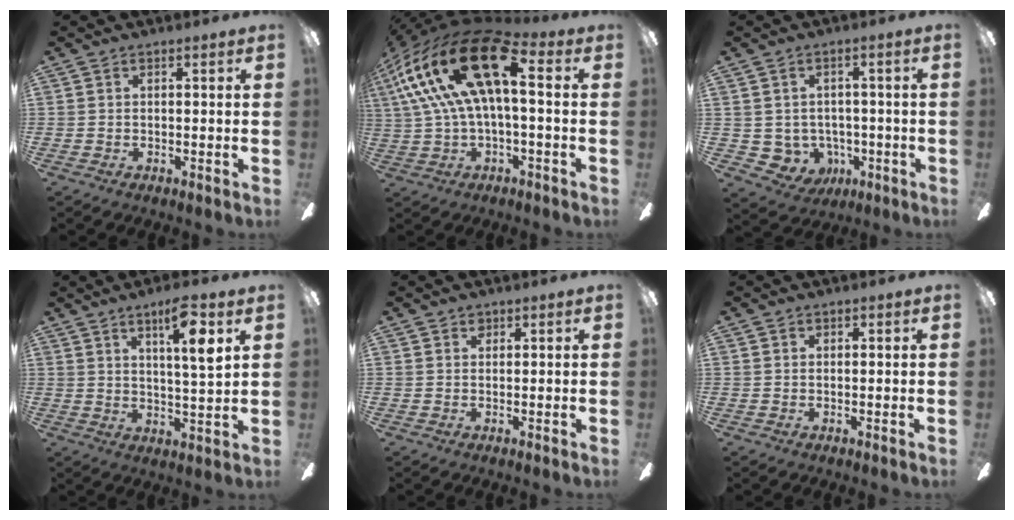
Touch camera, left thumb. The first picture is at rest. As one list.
[{"total": 25.3, "force": [6.1, 11.5, 21.7], "torque": [-0.411, -0.004, 0.105]}, {"total": 5.8, "force": [-0.8, 5.5, 1.6], "torque": [-0.063, 0.001, -0.009]}, {"total": 9.0, "force": [5.0, 1.3, 7.4], "torque": [-0.114, -0.015, 0.073]}, {"total": 0.9, "force": [0.6, 0.7, 0.3], "torque": [0.002, -0.002, 0.009]}, {"total": 0.5, "force": [0.1, 0.5, 0.2], "torque": [-0.004, 0.003, 0.001]}]